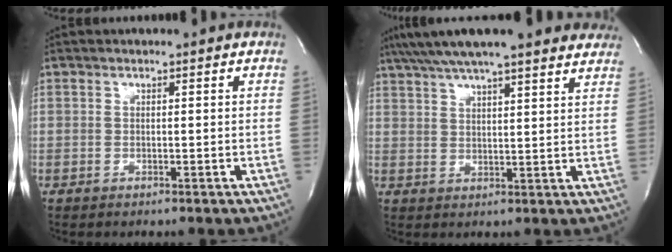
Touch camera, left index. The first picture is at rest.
{"total": 21.2, "force": [17.7, 3.5, 11.2], "torque": [-0.187, 0.049, 0.237]}